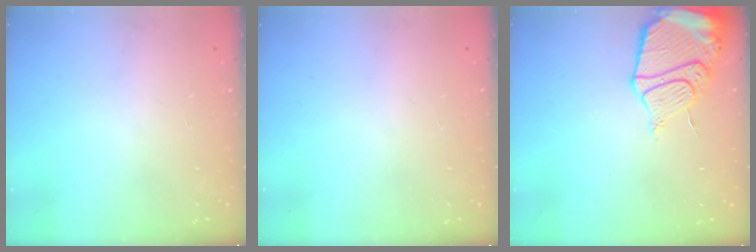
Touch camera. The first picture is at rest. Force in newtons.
{"total": 0.0}
{"total": 15.3, "press": 15.2, "slide": 1.7}